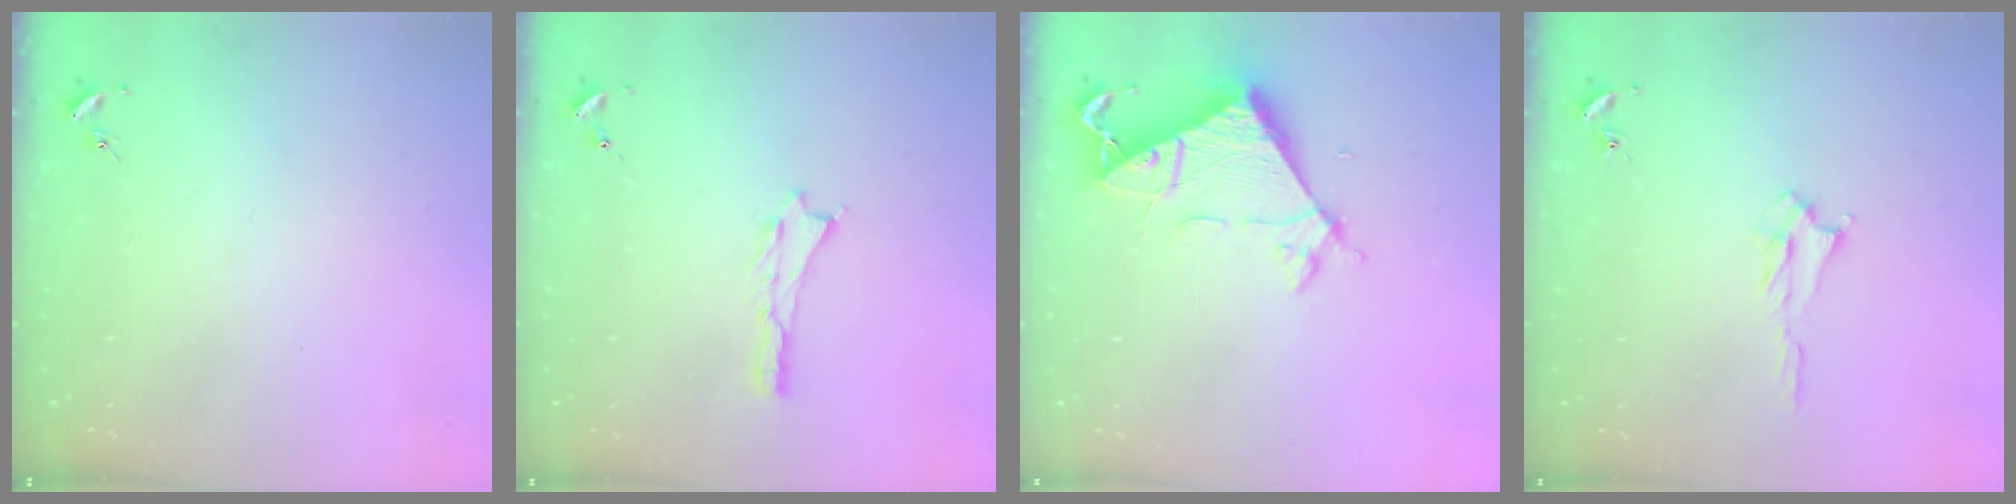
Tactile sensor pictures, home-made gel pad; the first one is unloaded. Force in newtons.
{"total": 0.0}
{"total": 6.8, "press": 6.8, "slide": 0.6}
{"total": 2.1, "press": 2.0, "slide": 0.3}